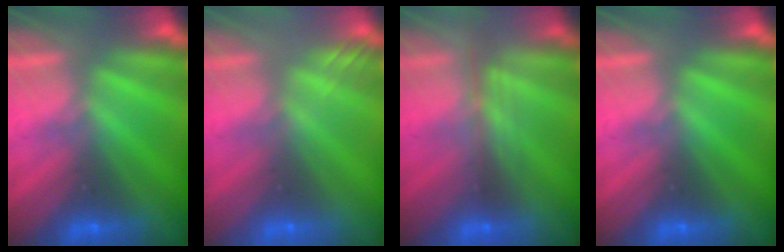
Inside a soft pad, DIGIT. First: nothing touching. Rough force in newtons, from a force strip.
{"total": 2.0}
{"total": 2.4}
{"total": 0.0}